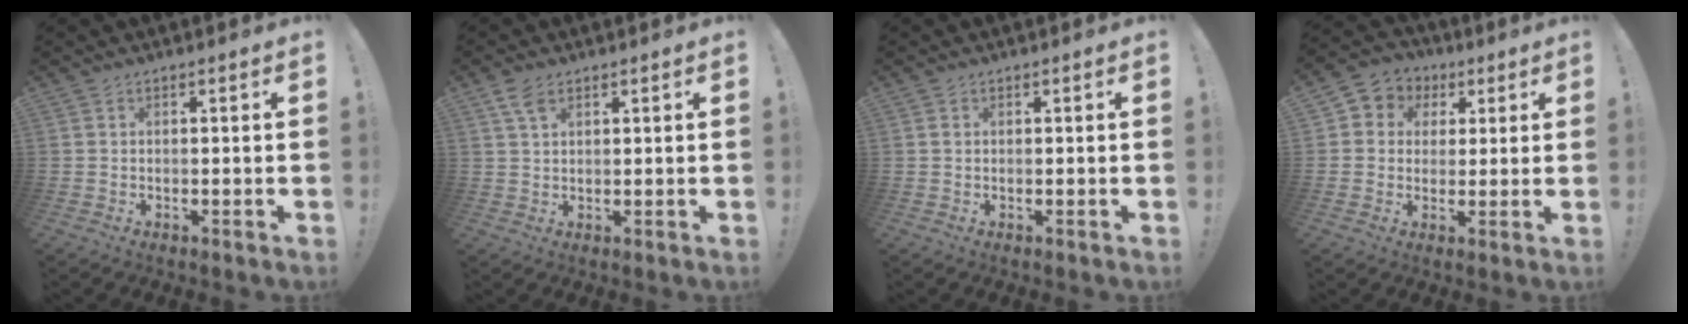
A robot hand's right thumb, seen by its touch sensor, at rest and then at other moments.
{"total": 4.4, "force": [2.6, 2.2, 2.7], "torque": [-0.049, -0.007, 0.049]}
{"total": 0.6, "force": [0.2, 0.4, 0.3], "torque": [0.000, 0.000, 0.003]}
{"total": 6.5, "force": [0.7, 6.2, 1.8], "torque": [-0.014, -0.002, 0.016]}